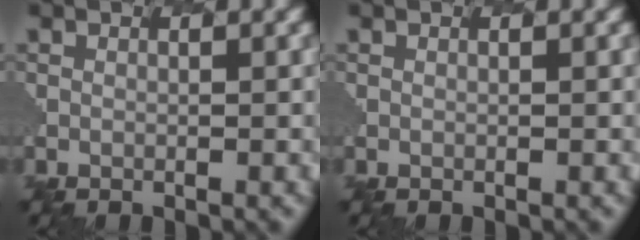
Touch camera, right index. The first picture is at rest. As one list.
[{"total": 0.0}]